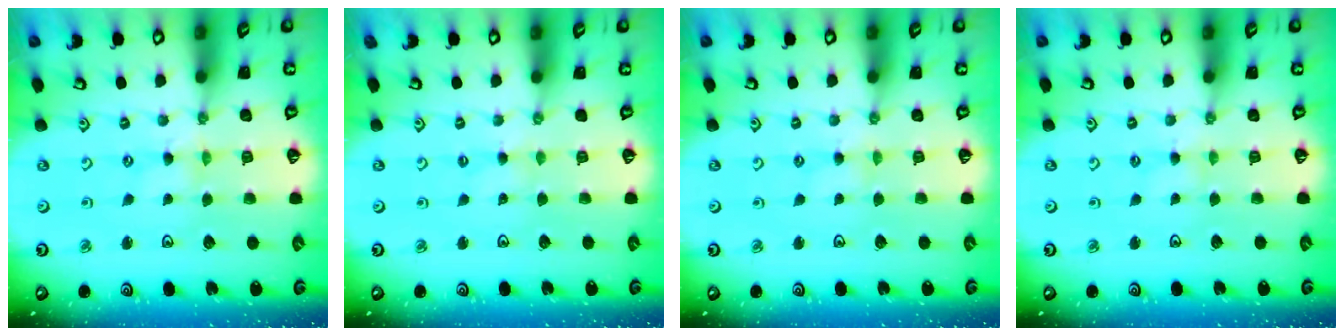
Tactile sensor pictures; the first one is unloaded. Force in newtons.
{"total": 1.4, "press": 1.4, "slide": 0.3}
{"total": 2.5, "press": 2.4, "slide": 0.4}
{"total": 1.1, "press": 1.1, "slide": 0.3}